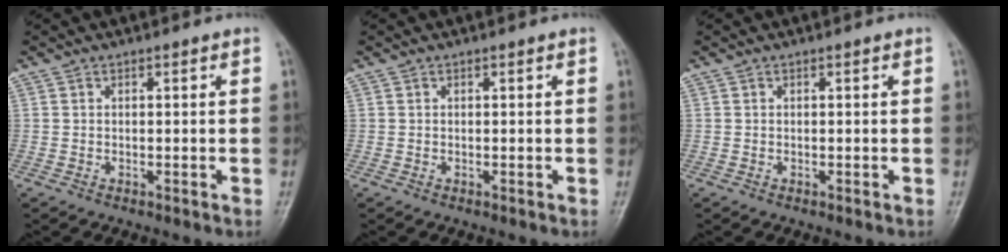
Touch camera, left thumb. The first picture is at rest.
{"total": 0.0}
{"total": 0.0}